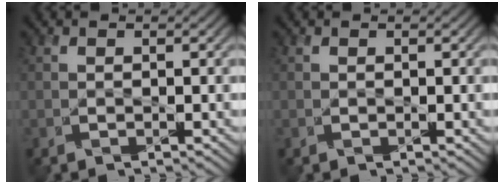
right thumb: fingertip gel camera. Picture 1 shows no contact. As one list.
[{"total": 0.0}]